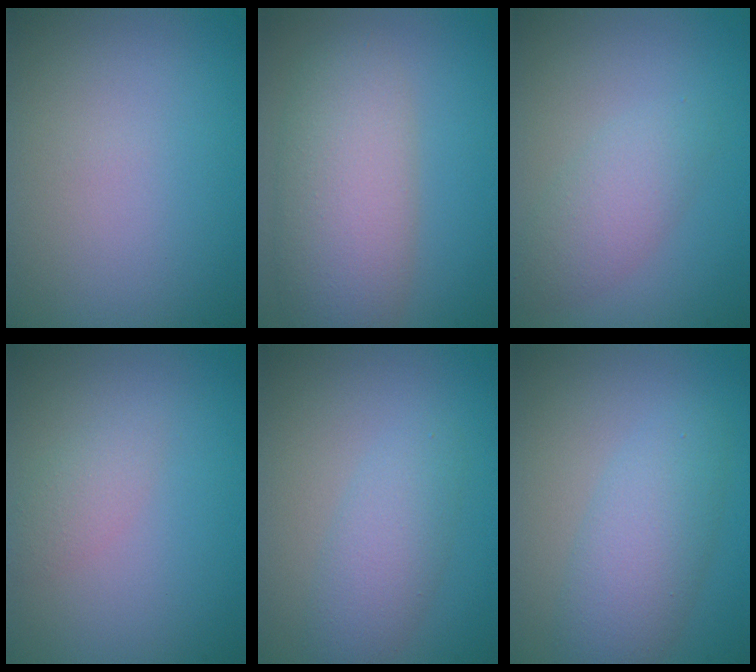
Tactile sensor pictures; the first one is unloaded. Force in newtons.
{"total": 6.6, "press": 6.6, "slide": 0.4}
{"total": 2.7, "press": 2.7, "slide": 0.0}
{"total": 1.5, "press": 1.5, "slide": 0.0}
{"total": 3.2, "press": 3.2, "slide": 0.1}
{"total": 4.4, "press": 4.4, "slide": 0.1}